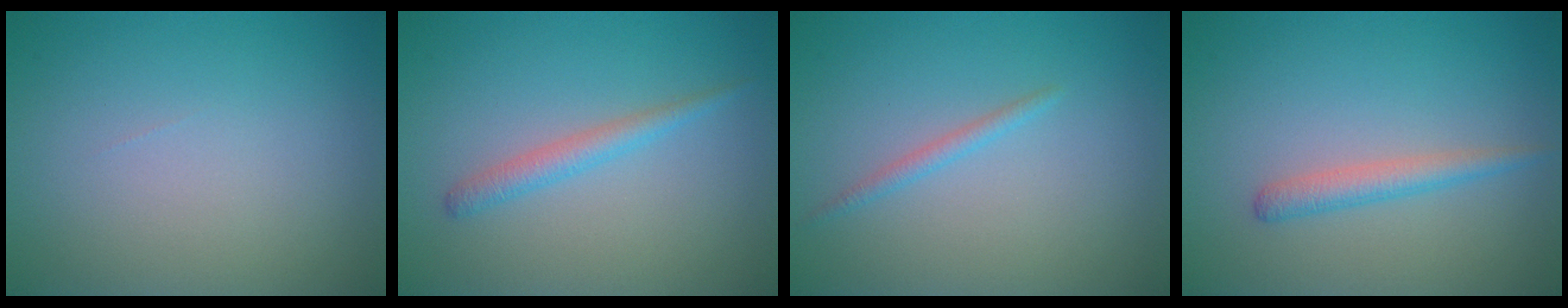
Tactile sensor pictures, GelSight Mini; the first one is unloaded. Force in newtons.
{"total": 1.8, "press": 1.8, "slide": 0.0}
{"total": 1.0, "press": 1.0, "slide": 0.1}
{"total": 1.9, "press": 1.9, "slide": 0.1}